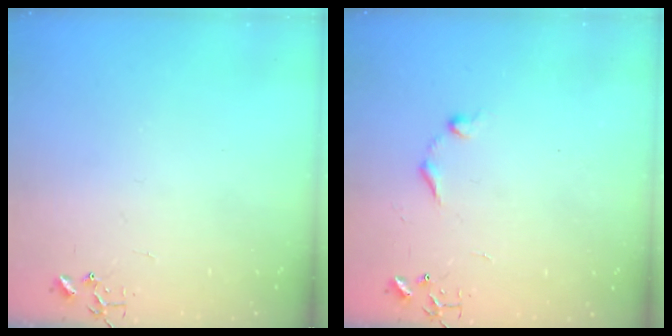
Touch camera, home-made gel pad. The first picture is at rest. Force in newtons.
{"total": 7.1, "press": 7.1, "slide": 0.8}